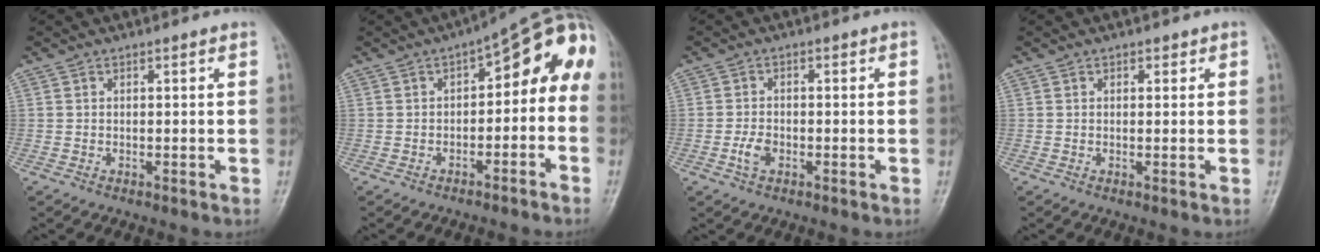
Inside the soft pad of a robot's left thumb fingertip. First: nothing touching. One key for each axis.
{"total": 12.1, "fx": -1.4, "fy": 6.7, "fz": 10.0, "tx": -0.088, "ty": 0.061, "tz": -0.029}
{"total": 3.0, "fx": -1.2, "fy": 1.9, "fz": 2.0, "tx": -0.038, "ty": 0.008, "tz": -0.025}
{"total": 1.2, "fx": 0.6, "fy": 0.8, "fz": 0.5, "tx": 0.006, "ty": -0.001, "tz": 0.005}